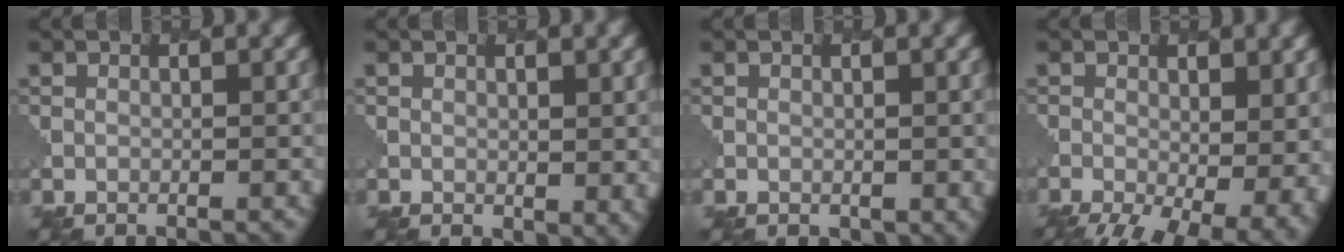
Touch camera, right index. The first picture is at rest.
{"total": 2.3, "force": [0.6, 1.4, 1.8], "torque": [-0.022, -0.007, 0.012]}
{"total": 1.6, "force": [0.0, 1.2, 1.1], "torque": [-0.012, -0.009, 0.007]}
{"total": 10.0, "force": [-3.4, 4.9, 8.1], "torque": [-0.114, -0.037, -0.036]}